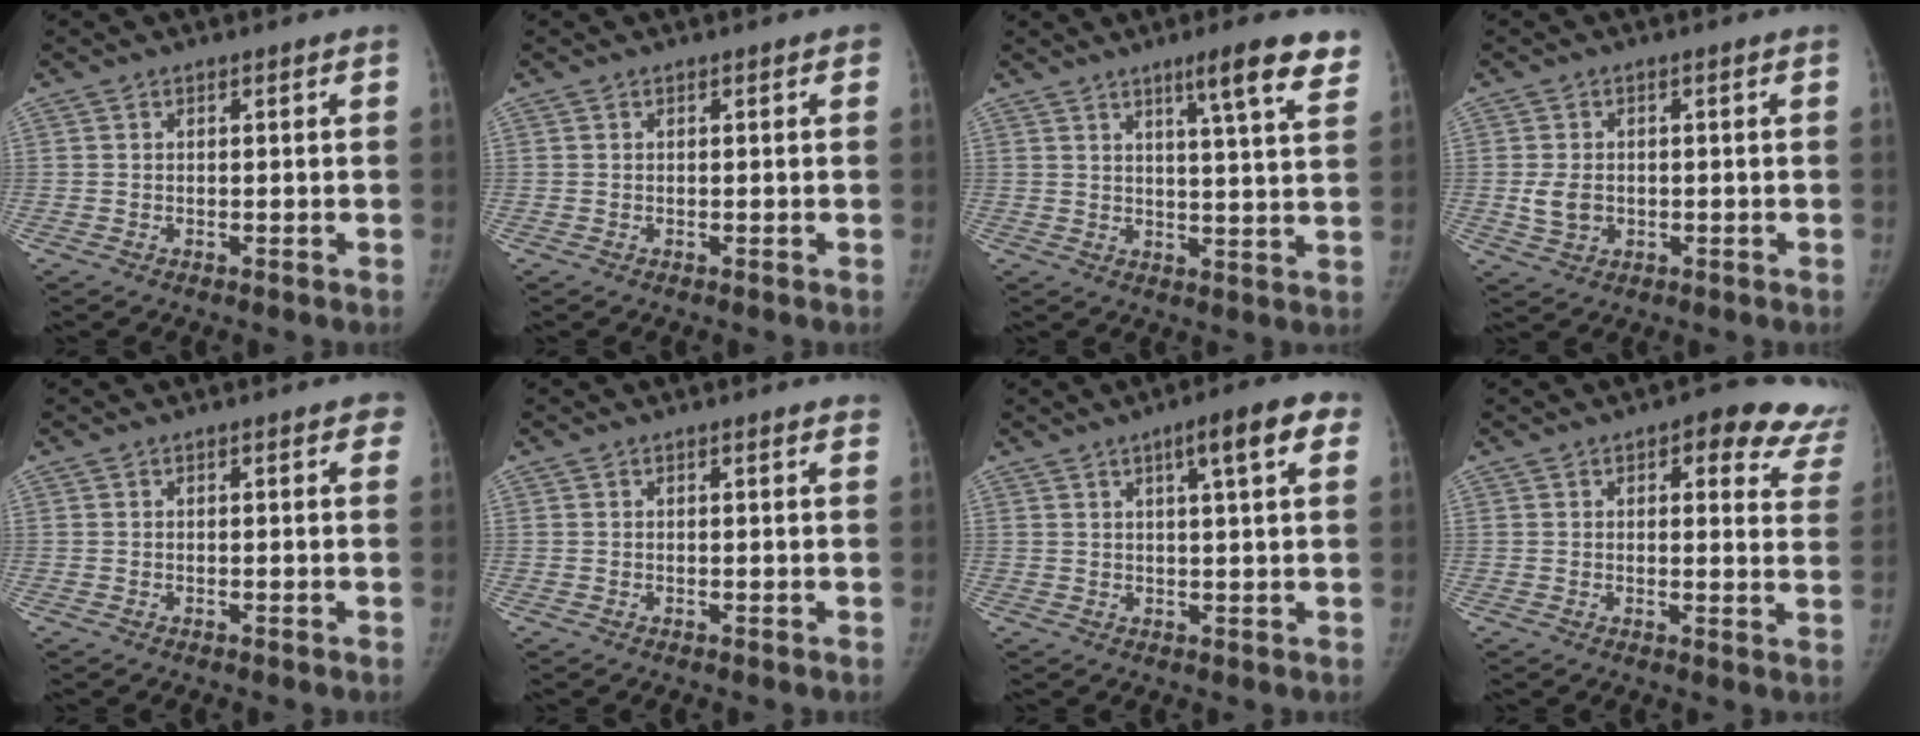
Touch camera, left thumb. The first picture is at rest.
{"total": 0.7, "force": [0.3, 0.3, 0.5], "torque": [-0.006, 0.002, 0.001]}
{"total": 10.6, "force": [7.0, 0.8, 7.9], "torque": [-0.096, -0.036, 0.089]}
{"total": 4.3, "force": [-0.4, 3.3, 2.7], "torque": [-0.045, -0.001, -0.001]}
{"total": 1.6, "force": [0.8, 0.9, 1.0], "torque": [0.006, 0.001, 0.002]}
{"total": 1.4, "force": [1.2, 0.4, 0.5], "torque": [-0.004, 0.000, 0.008]}
{"total": 7.8, "force": [3.6, 1.4, 6.8], "torque": [-0.088, 0.002, 0.046]}
{"total": 14.0, "force": [9.4, 6.0, 8.4], "torque": [-0.038, -0.029, 0.087]}